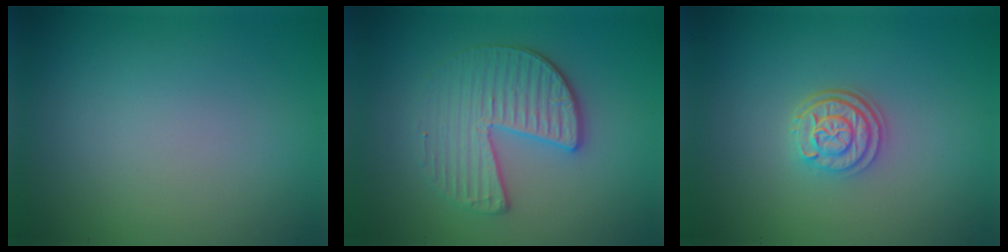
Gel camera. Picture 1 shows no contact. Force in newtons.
{"total": 4.0, "press": 3.6, "slide": 1.9}
{"total": 3.1, "press": 2.5, "slide": 1.8}